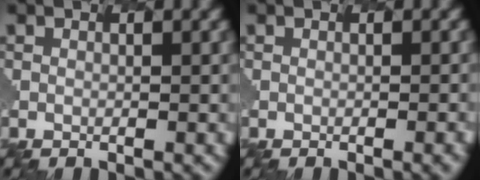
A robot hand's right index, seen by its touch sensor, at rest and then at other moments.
{"total": 2.7, "force": [-0.6, 1.2, 2.4], "torque": [-0.010, 0.004, -0.005]}